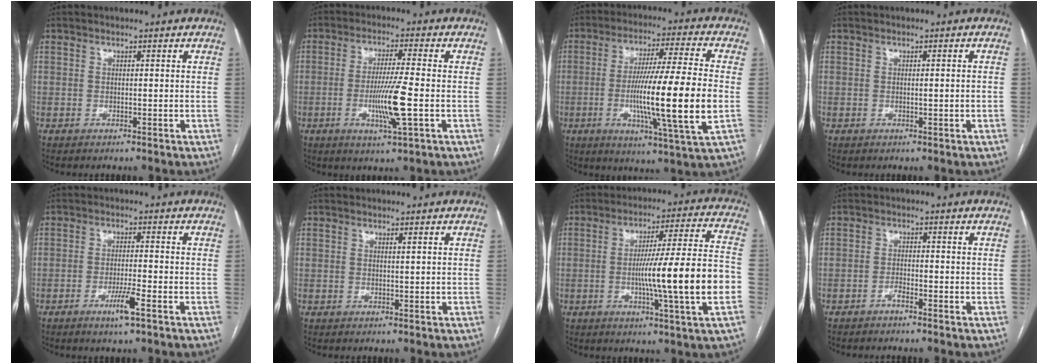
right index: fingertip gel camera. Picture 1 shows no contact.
{"total": 8.3, "force": [-2.0, -0.4, 8.0], "torque": [-0.152, -0.016, -0.036]}
{"total": 17.6, "force": [-2.7, -0.7, 17.3], "torque": [-0.305, -0.017, -0.053]}
{"total": 1.2, "force": [-0.2, 0.0, 1.2], "torque": [-0.020, 0.000, 0.001]}
{"total": 4.2, "force": [-2.2, -0.3, 3.5], "torque": [-0.067, -0.009, -0.042]}
{"total": 0.5, "force": [0.3, -0.2, 0.3], "torque": [-0.011, -0.004, 0.009]}
{"total": 16.8, "force": [-3.3, -0.9, 16.5], "torque": [-0.262, 0.001, -0.056]}
{"total": 1.3, "force": [-1.1, -0.1, 0.7], "torque": [-0.015, 0.002, -0.021]}